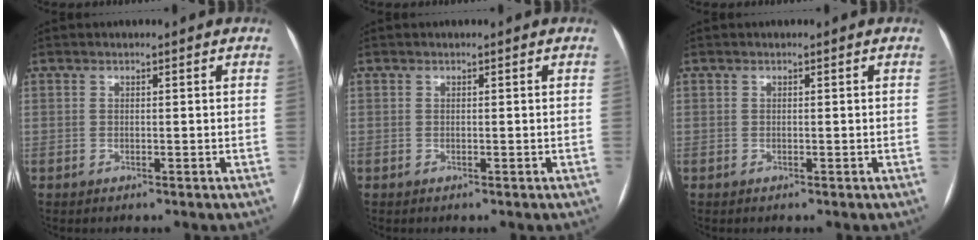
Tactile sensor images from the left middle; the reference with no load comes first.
{"total": 0.0}
{"total": 0.0}